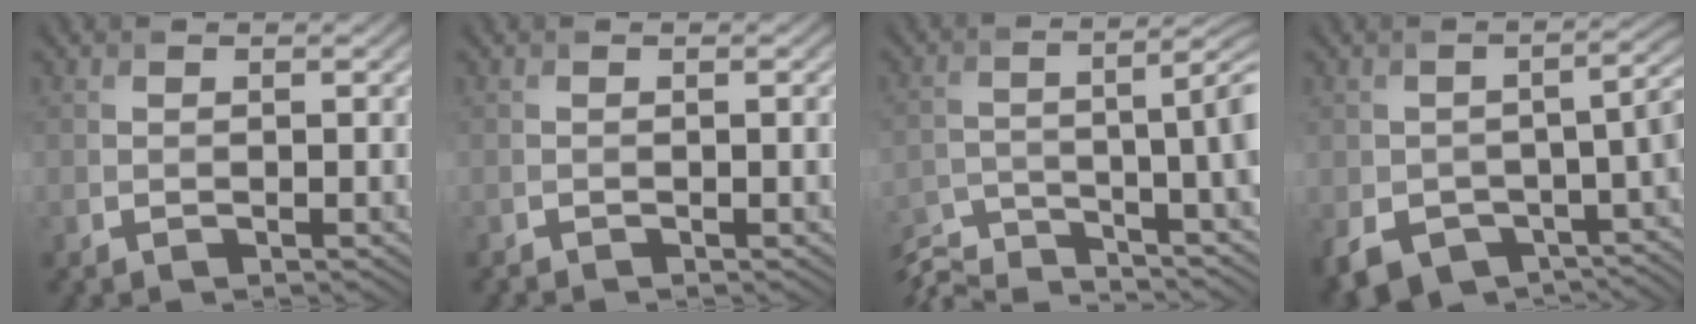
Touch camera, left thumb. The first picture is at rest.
{"total": 1.2, "force": [-0.7, 0.3, 1.0], "torque": [-0.014, 0.001, -0.015]}
{"total": 11.9, "force": [-8.7, 2.2, 7.7], "torque": [-0.112, -0.010, -0.154]}
{"total": 11.2, "force": [-5.3, 6.7, 7.2], "torque": [-0.124, -0.051, -0.073]}